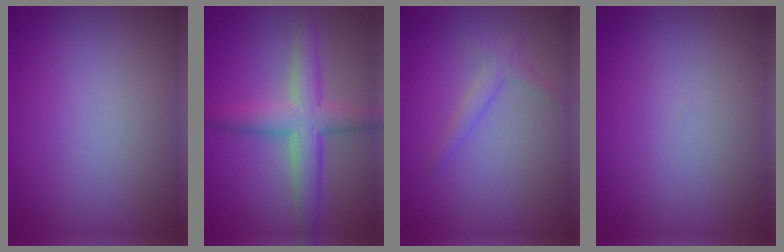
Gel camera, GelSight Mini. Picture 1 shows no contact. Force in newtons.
{"total": 4.8, "press": 4.8, "slide": 0.2}
{"total": 1.6, "press": 1.6, "slide": 0.1}
{"total": 0.0}